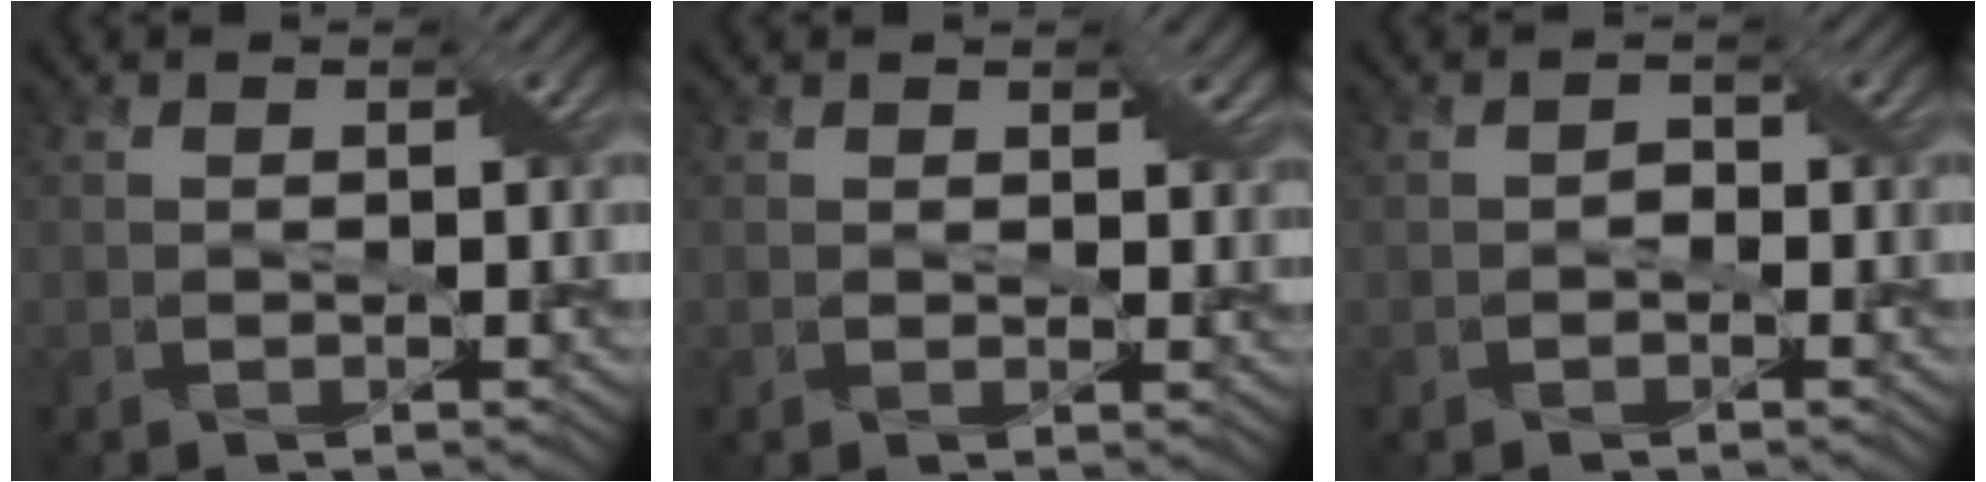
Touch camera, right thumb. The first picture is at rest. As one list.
[{"total": 1.5, "force": [1.0, 0.9, 0.7], "torque": [-0.012, 0.000, 0.009]}, {"total": 0.7, "force": [-0.6, 0.3, 0.2], "torque": [-0.002, 0.008, -0.013]}]